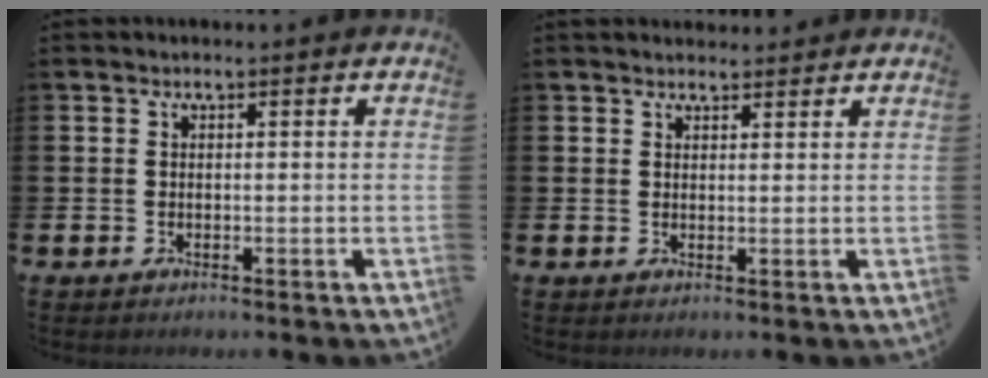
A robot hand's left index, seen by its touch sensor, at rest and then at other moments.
{"total": 1.9, "force": [1.8, 0.5, 0.1], "torque": [0.009, -0.007, 0.030]}